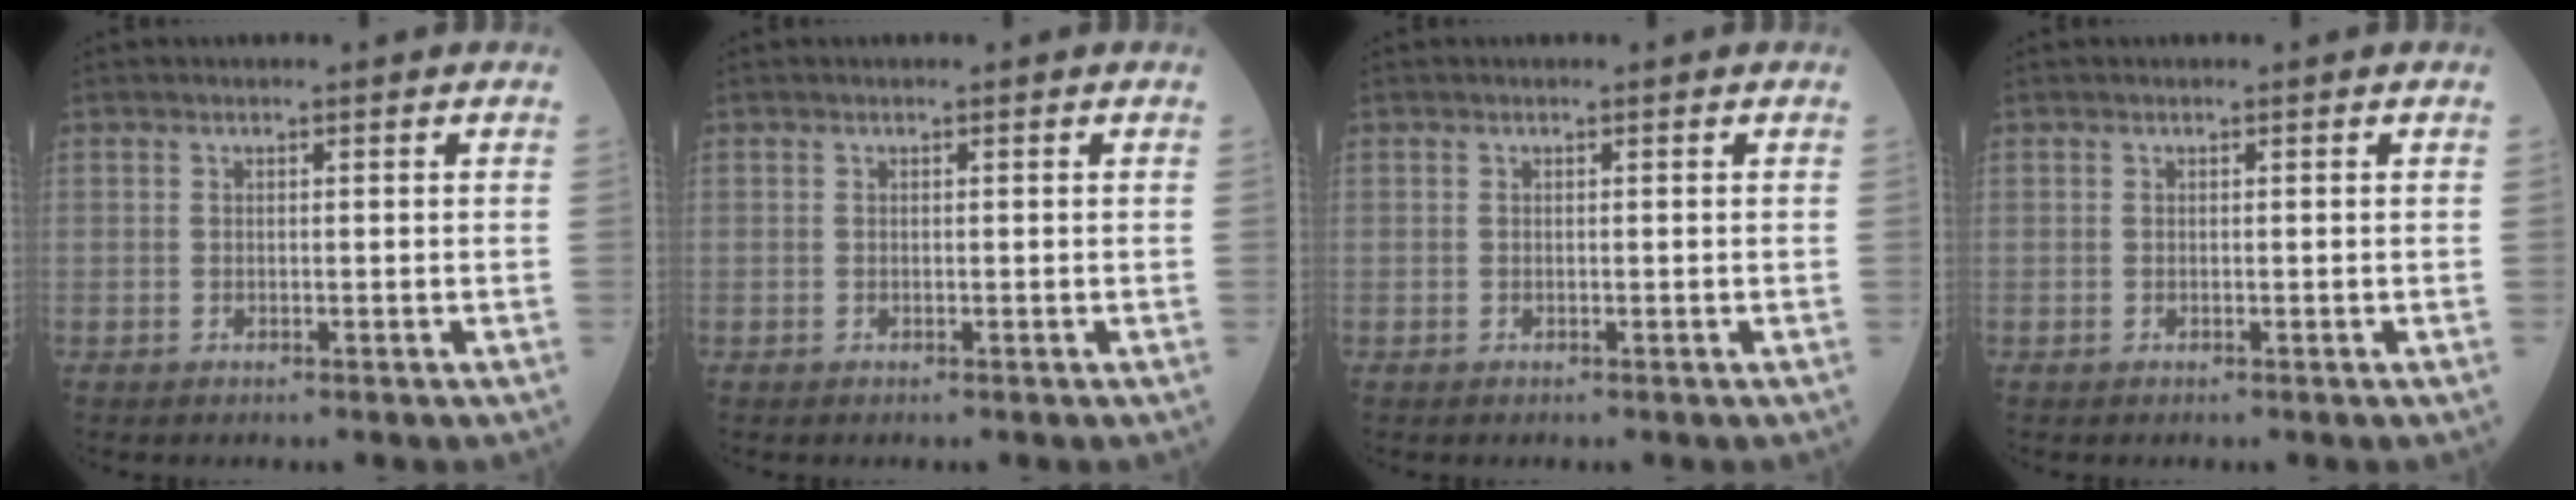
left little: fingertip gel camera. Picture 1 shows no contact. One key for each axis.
{"total": 0.0}
{"total": 0.0}
{"total": 0.0}